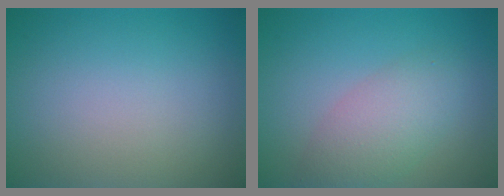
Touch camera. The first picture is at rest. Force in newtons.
{"total": 4.0, "press": 4.0, "slide": 0.0}